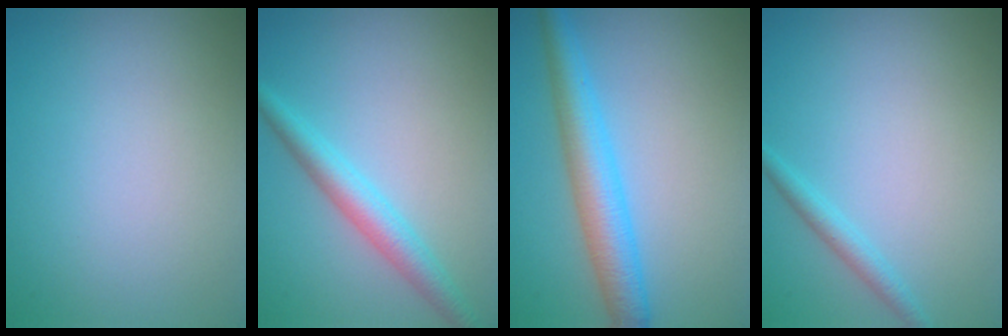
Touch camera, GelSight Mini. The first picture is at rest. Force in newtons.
{"total": 3.4, "press": 3.4, "slide": 0.1}
{"total": 5.0, "press": 5.0, "slide": 0.1}
{"total": 1.5, "press": 1.5, "slide": 0.1}